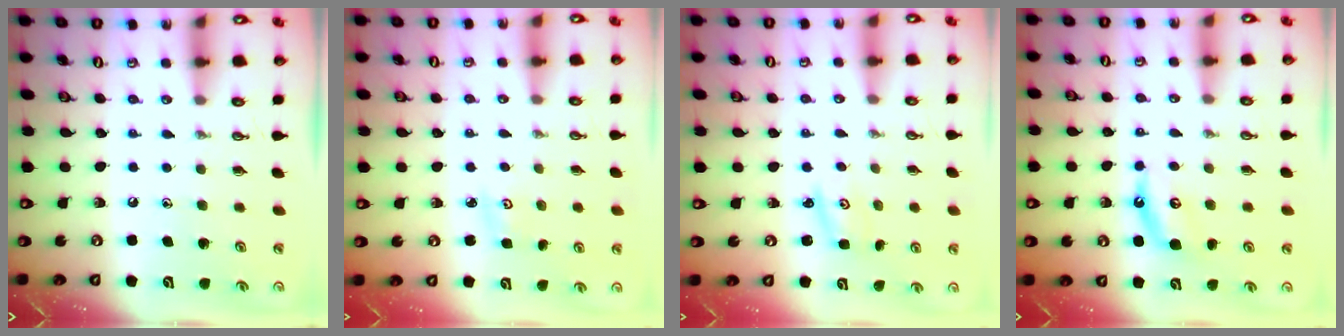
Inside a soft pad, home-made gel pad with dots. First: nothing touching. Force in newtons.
{"total": 2.5, "press": 2.4, "slide": 0.4}
{"total": 2.0, "press": 2.0, "slide": 0.2}
{"total": 5.4, "press": 5.4, "slide": 0.6}